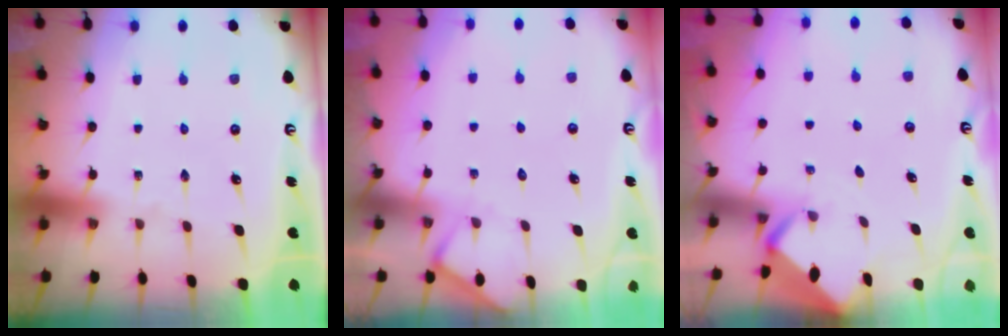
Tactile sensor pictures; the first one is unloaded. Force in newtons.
{"total": 3.9, "press": 3.9, "slide": 0.5}
{"total": 2.0, "press": 2.0, "slide": 0.2}